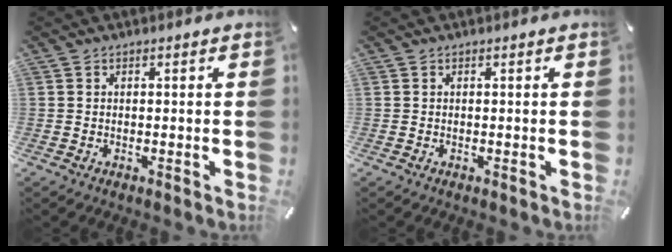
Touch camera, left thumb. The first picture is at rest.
{"total": 0.0}